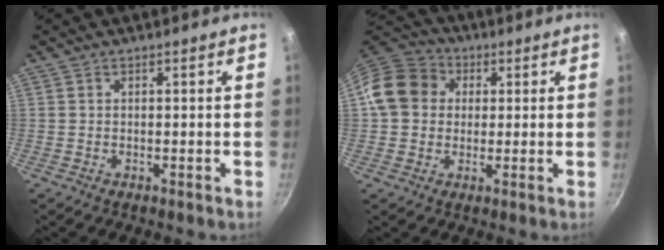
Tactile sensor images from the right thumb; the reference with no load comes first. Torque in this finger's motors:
{"motor_torque": [0.69, 1.80, 0.51, -0.41, 0.22]}